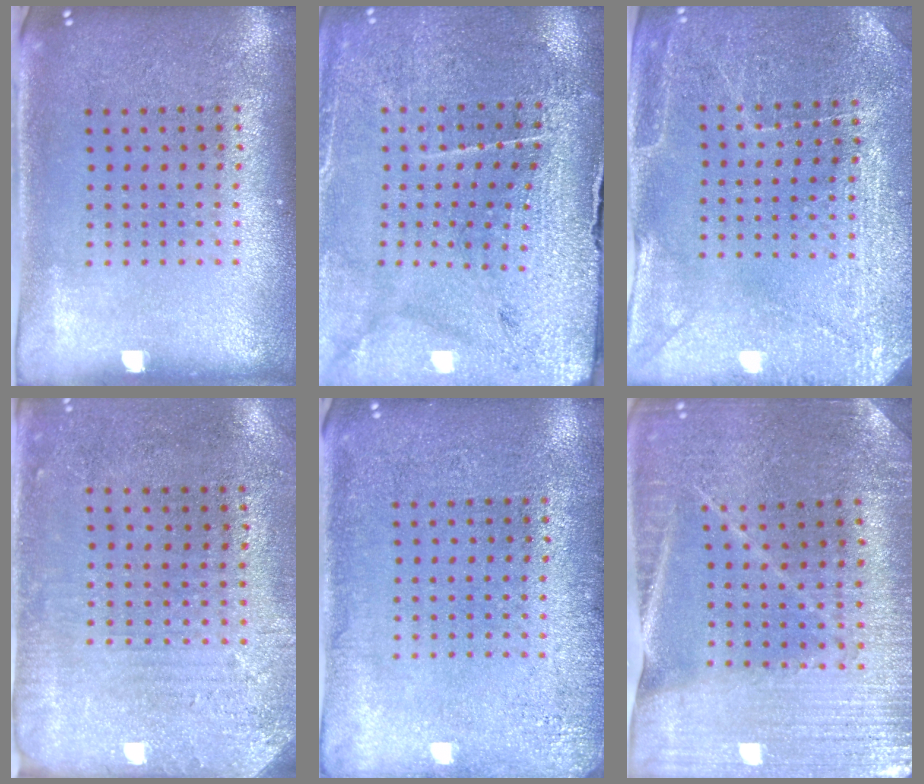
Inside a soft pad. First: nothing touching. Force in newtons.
{"total": 3.3, "press": 3.3, "slide": 0.4}
{"total": 2.9, "press": 2.9, "slide": 0.3}
{"total": 2.8, "press": 2.3, "slide": 1.7}
{"total": 2.0, "press": 2.0, "slide": 0.3}
{"total": 2.0, "press": 2.0, "slide": 0.1}